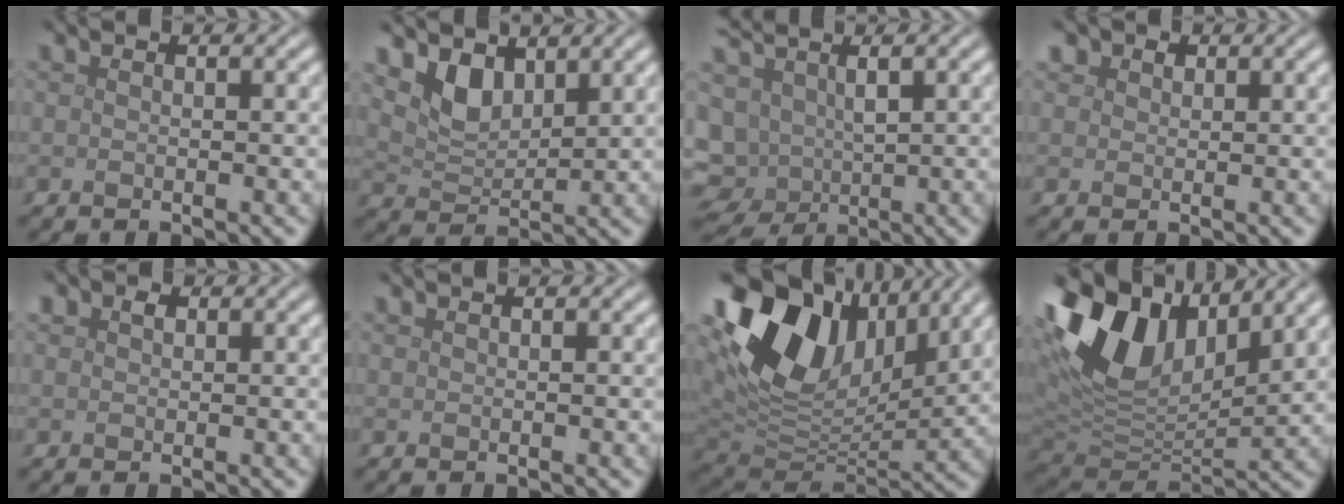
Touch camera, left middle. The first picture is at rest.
{"total": 3.1, "force": [2.2, 1.6, 1.5], "torque": [-0.040, -0.010, 0.043]}
{"total": 7.9, "force": [-1.1, 5.7, 5.3], "torque": [-0.113, -0.020, -0.001]}
{"total": 1.9, "force": [1.2, 1.3, 0.6], "torque": [-0.011, -0.001, 0.015]}
{"total": 1.1, "force": [0.5, 0.9, 0.5], "torque": [-0.008, 0.004, 0.007]}
{"total": 0.0}
{"total": 12.9, "force": [5.8, 8.3, 8.0], "torque": [-0.157, 0.010, 0.108]}
{"total": 12.5, "force": [5.5, 7.1, 8.7], "torque": [-0.196, 0.020, 0.105]}